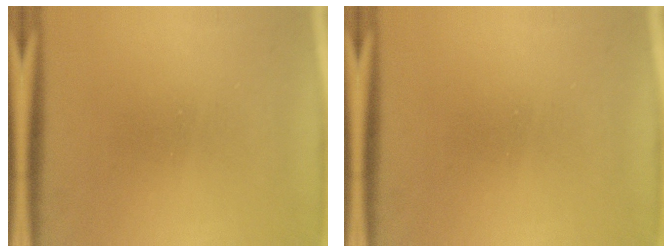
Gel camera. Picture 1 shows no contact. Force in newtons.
{"total": 0.0}